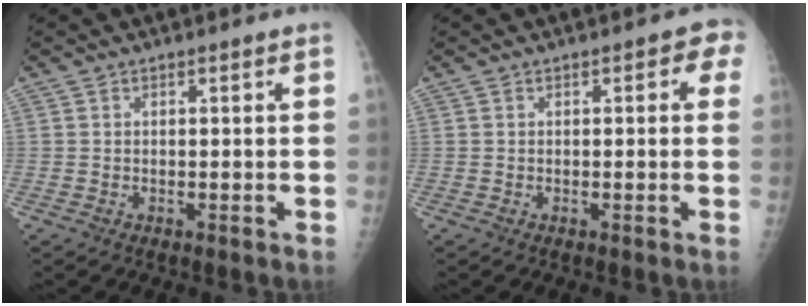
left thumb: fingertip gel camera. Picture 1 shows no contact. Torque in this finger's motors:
{"motor_torque": [-0.02, 0.15, -0.16, -0.07, 0.06]}